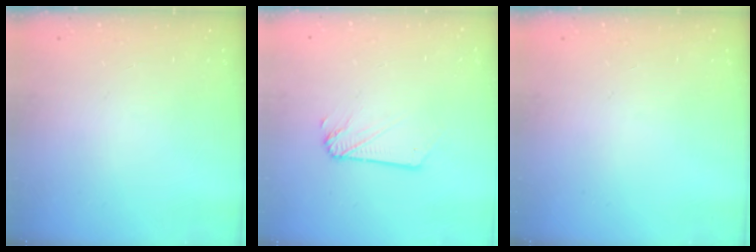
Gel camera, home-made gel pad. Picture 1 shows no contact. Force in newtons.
{"total": 1.9, "press": 1.9, "slide": 0.3}
{"total": 0.0}